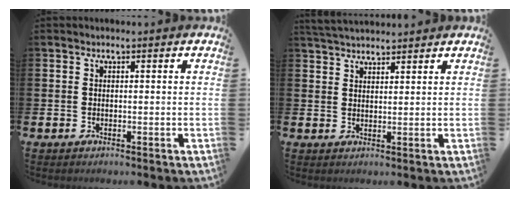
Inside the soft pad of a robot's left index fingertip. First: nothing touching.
{"total": 3.3, "force": [3.3, 0.4, 0.6], "torque": [-0.018, -0.011, 0.062]}